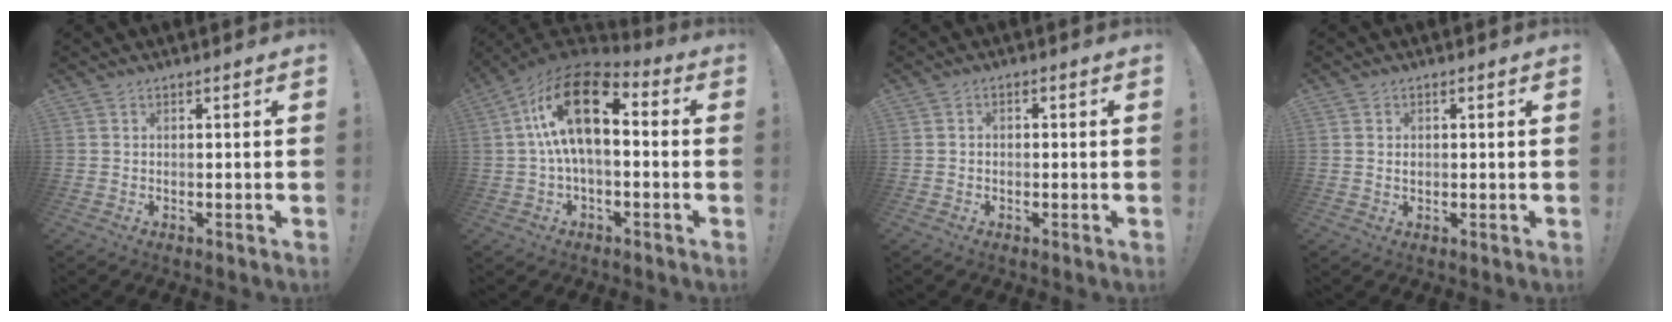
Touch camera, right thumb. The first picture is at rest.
{"total": 18.8, "force": [3.9, 9.2, 16.0], "torque": [-0.280, -0.004, 0.070]}
{"total": 1.4, "force": [-0.9, 0.9, 0.7], "torque": [-0.015, 0.008, -0.016]}
{"total": 1.0, "force": [0.2, 0.9, 0.3], "torque": [0.001, 0.000, 0.002]}